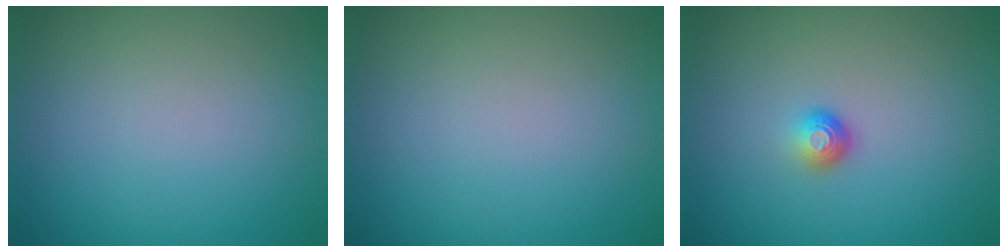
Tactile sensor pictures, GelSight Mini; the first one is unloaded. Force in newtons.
{"total": 0.0}
{"total": 1.5, "press": 1.0, "slide": 1.1}